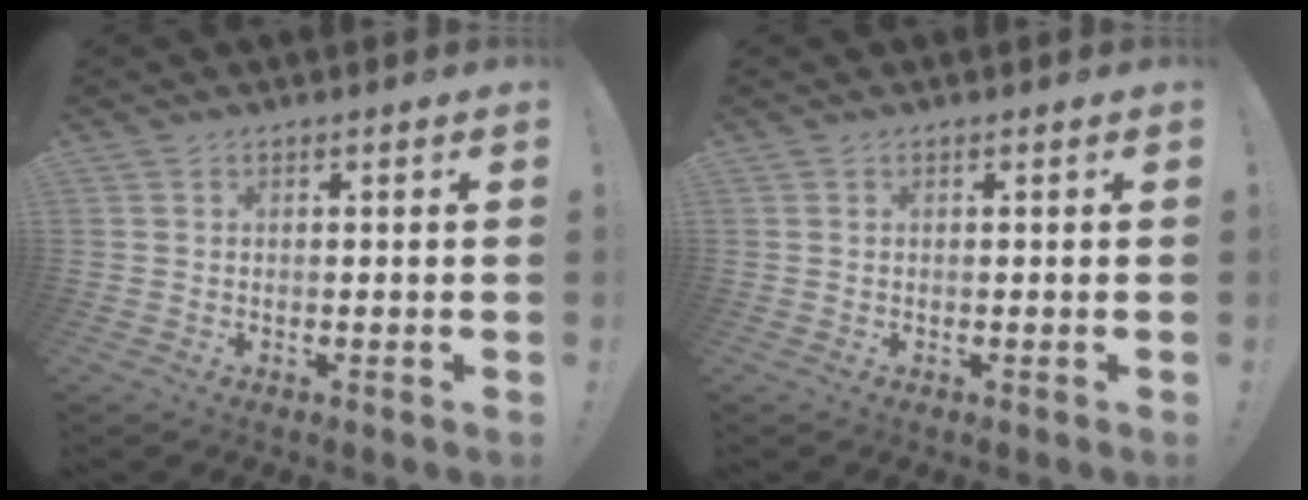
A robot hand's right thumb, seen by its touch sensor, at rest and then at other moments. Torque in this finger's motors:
{"motor_torque": [0.00, 0.00, 0.00, 0.00, 0.00]}